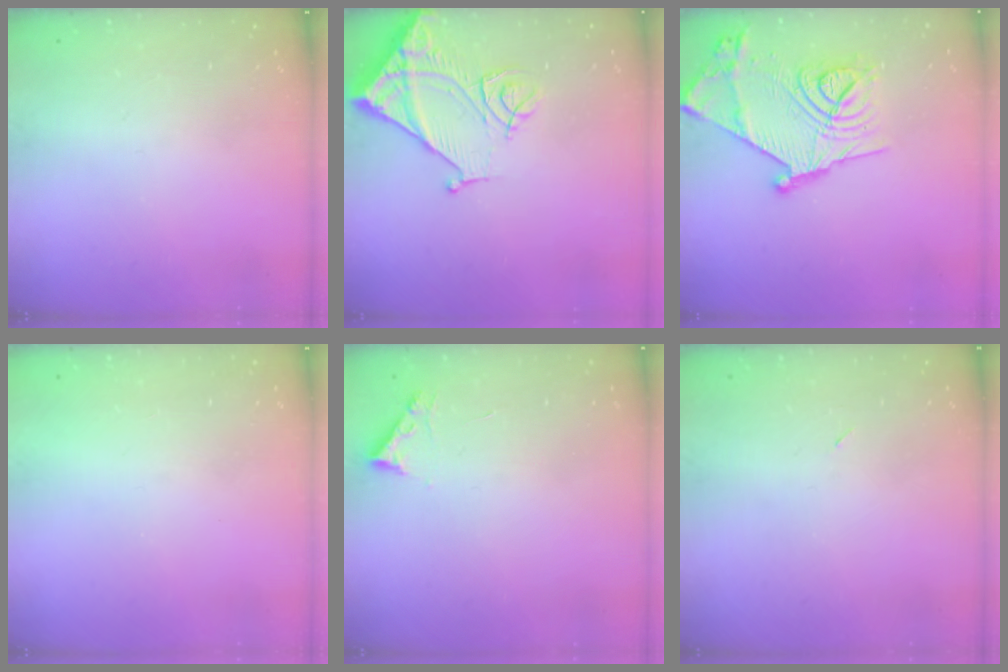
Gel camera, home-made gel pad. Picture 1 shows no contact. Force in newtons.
{"total": 12.4, "press": 12.3, "slide": 1.6}
{"total": 22.3, "press": 22.3, "slide": 1.1}
{"total": 1.5, "press": 1.5, "slide": 0.1}
{"total": 2.7, "press": 2.7, "slide": 0.3}
{"total": 2.3, "press": 1.9, "slide": 1.2}